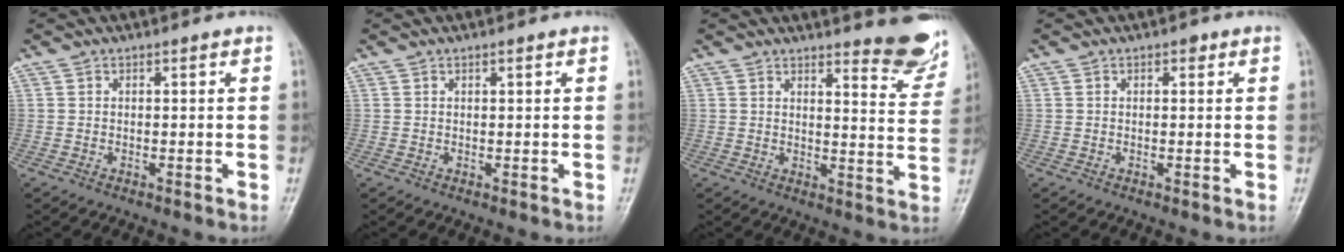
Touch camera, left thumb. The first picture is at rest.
{"total": 0.6, "force": [0.4, 0.0, 0.5], "torque": [-0.007, 0.000, 0.005]}
{"total": 9.8, "force": [8.4, 2.0, 4.5], "torque": [-0.029, -0.072, 0.093]}
{"total": 1.0, "force": [0.5, 0.6, 0.6], "torque": [-0.001, 0.000, 0.003]}